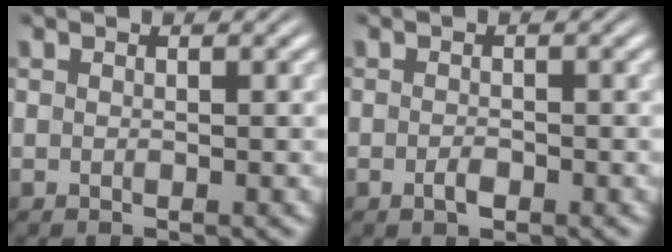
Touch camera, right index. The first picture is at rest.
{"total": 1.2, "force": [-0.9, 0.2, 0.7], "torque": [-0.012, -0.005, -0.013]}